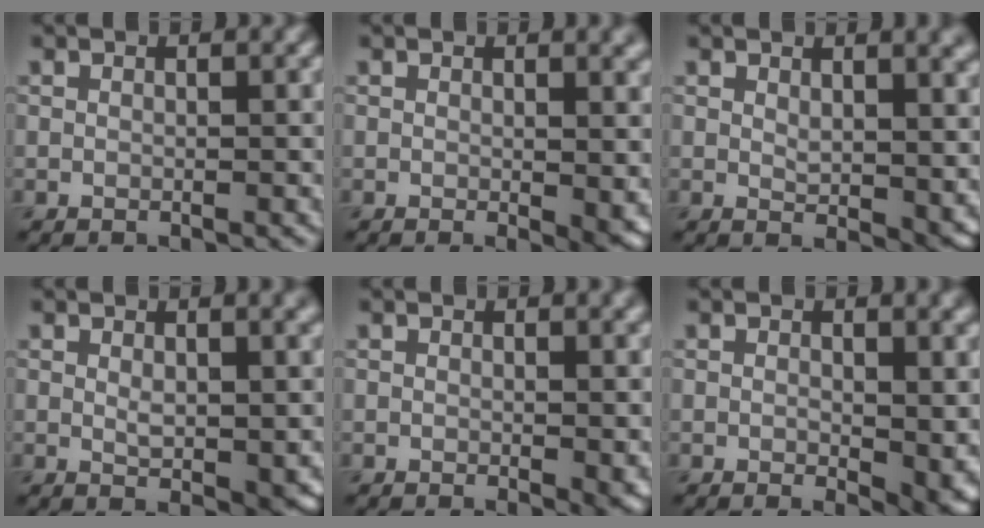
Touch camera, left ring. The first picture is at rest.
{"total": 3.8, "force": [0.6, 1.1, 3.6], "torque": [-0.031, -0.007, 0.009]}
{"total": 4.5, "force": [1.7, 2.2, 3.5], "torque": [-0.053, -0.011, 0.037]}
{"total": 3.4, "force": [0.8, 1.4, 3.0], "torque": [-0.043, -0.004, 0.016]}
{"total": 1.9, "force": [0.4, 0.3, 1.8], "torque": [-0.016, -0.007, 0.007]}
{"total": 5.6, "force": [-0.3, 2.7, 4.9], "torque": [-0.065, -0.014, 0.001]}